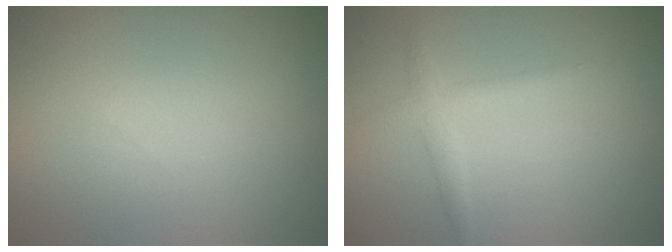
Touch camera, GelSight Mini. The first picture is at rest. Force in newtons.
{"total": 1.7, "press": 1.7, "slide": 0.0}